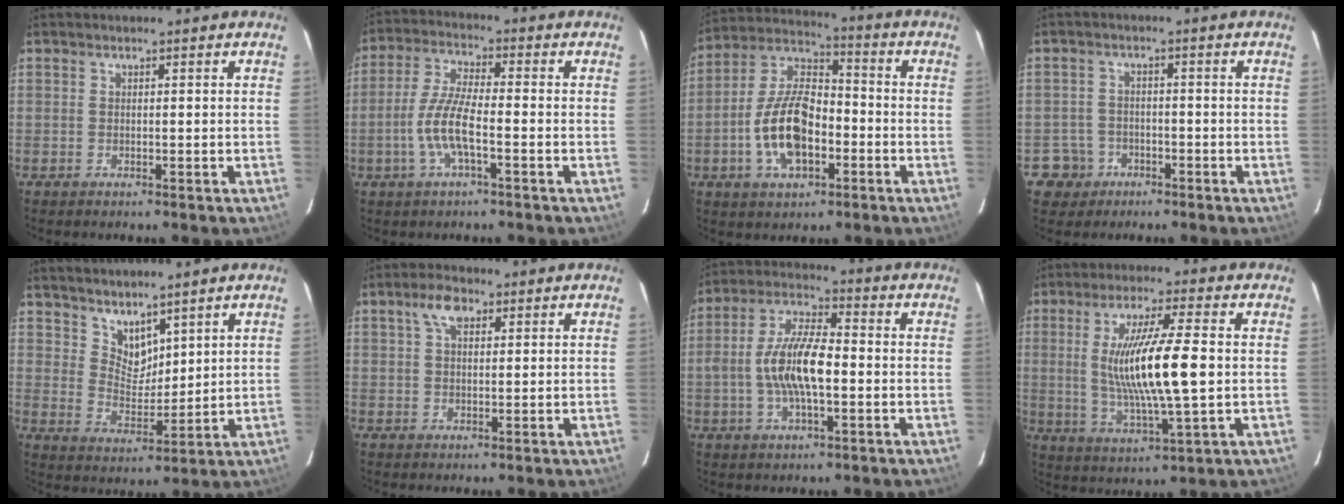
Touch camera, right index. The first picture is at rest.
{"total": 8.2, "force": [-2.7, 1.7, 7.6], "torque": [-0.161, 0.004, -0.053]}
{"total": 14.1, "force": [-4.2, 7.4, 11.3], "torque": [-0.226, 0.018, -0.071]}
{"total": 5.1, "force": [-2.5, 4.5, 0.0], "torque": [-0.015, 0.023, -0.041]}
{"total": 6.8, "force": [5.6, 3.3, 2.0], "torque": [-0.025, 0.002, 0.111]}
{"total": 4.2, "force": [2.3, 2.2, 2.7], "torque": [-0.049, 0.012, 0.041]}
{"total": 11.4, "force": [-1.7, 4.1, 10.5], "torque": [-0.212, 0.010, -0.030]}
{"total": 14.7, "force": [0.5, 1.6, 14.6], "torque": [-0.271, -0.013, 0.018]}